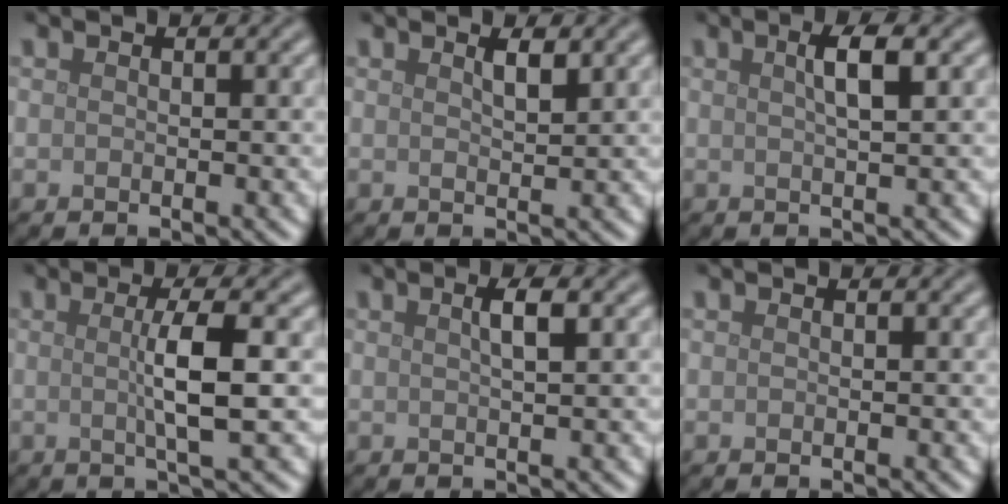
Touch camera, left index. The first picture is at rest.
{"total": 1.4, "force": [0.9, 0.2, 1.0], "torque": [-0.018, 0.000, 0.015]}
{"total": 2.7, "force": [0.9, 0.6, 2.5], "torque": [-0.034, 0.008, 0.011]}
{"total": 4.2, "force": [0.1, 0.7, 4.1], "torque": [-0.068, 0.001, -0.002]}
{"total": 1.8, "force": [0.6, 0.4, 1.6], "torque": [-0.024, 0.005, 0.007]}
{"total": 0.0}